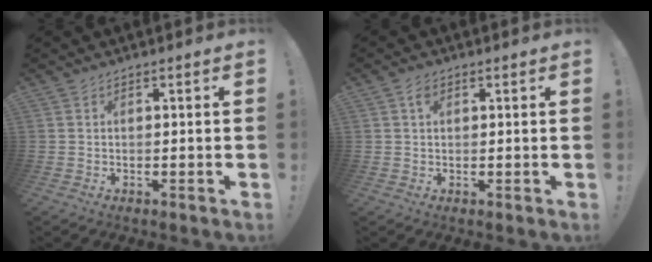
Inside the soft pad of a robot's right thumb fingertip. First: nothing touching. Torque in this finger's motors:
{"motor_torque": [0.23, 0.18, 0.00, 0.00, 0.00]}